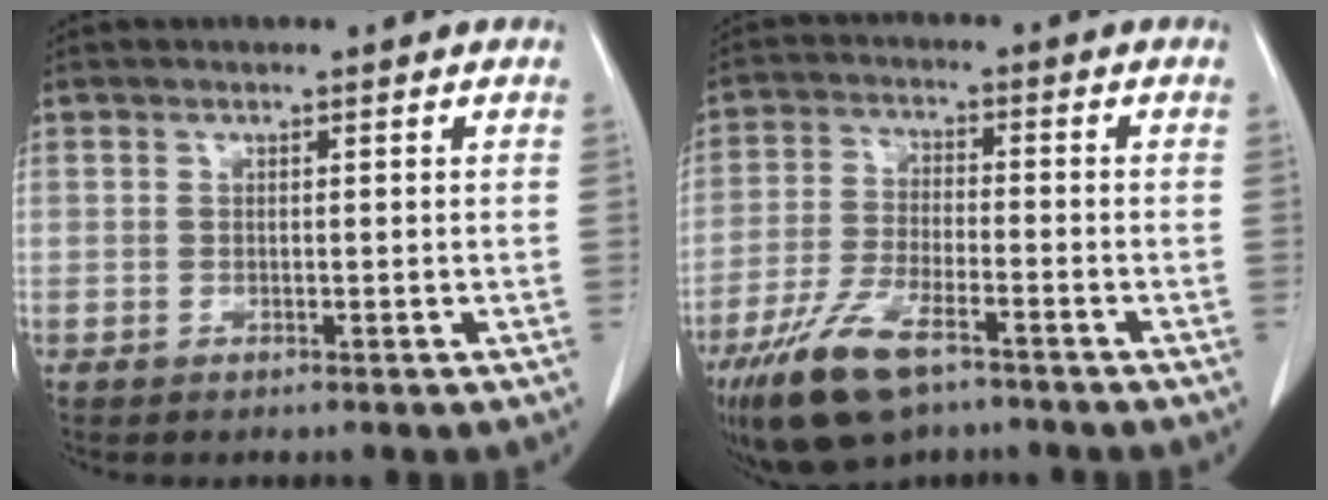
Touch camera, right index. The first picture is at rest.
{"total": 11.3, "force": [-7.3, 3.6, 7.8], "torque": [-0.160, -0.017, -0.131]}